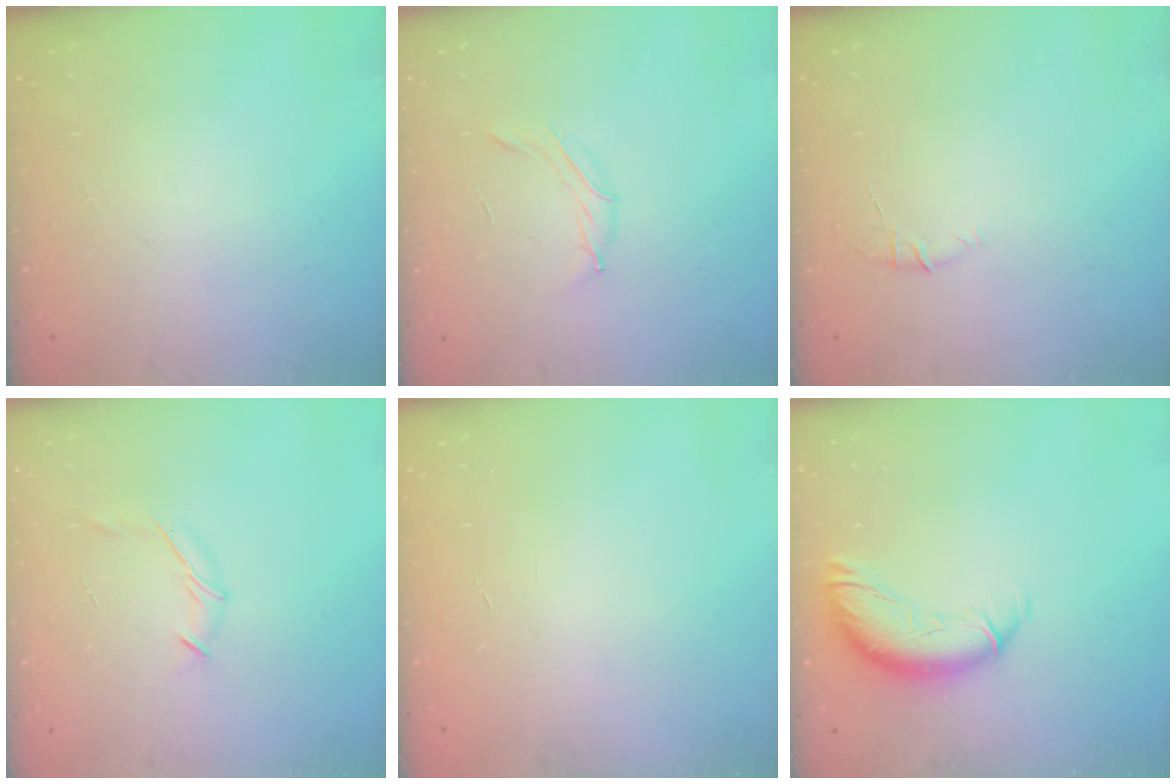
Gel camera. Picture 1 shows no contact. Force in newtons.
{"total": 4.2, "press": 4.0, "slide": 1.2}
{"total": 4.8, "press": 4.7, "slide": 1.2}
{"total": 6.7, "press": 6.6, "slide": 1.2}
{"total": 0.6, "press": 0.6, "slide": 0.2}
{"total": 12.6, "press": 12.4, "slide": 1.8}